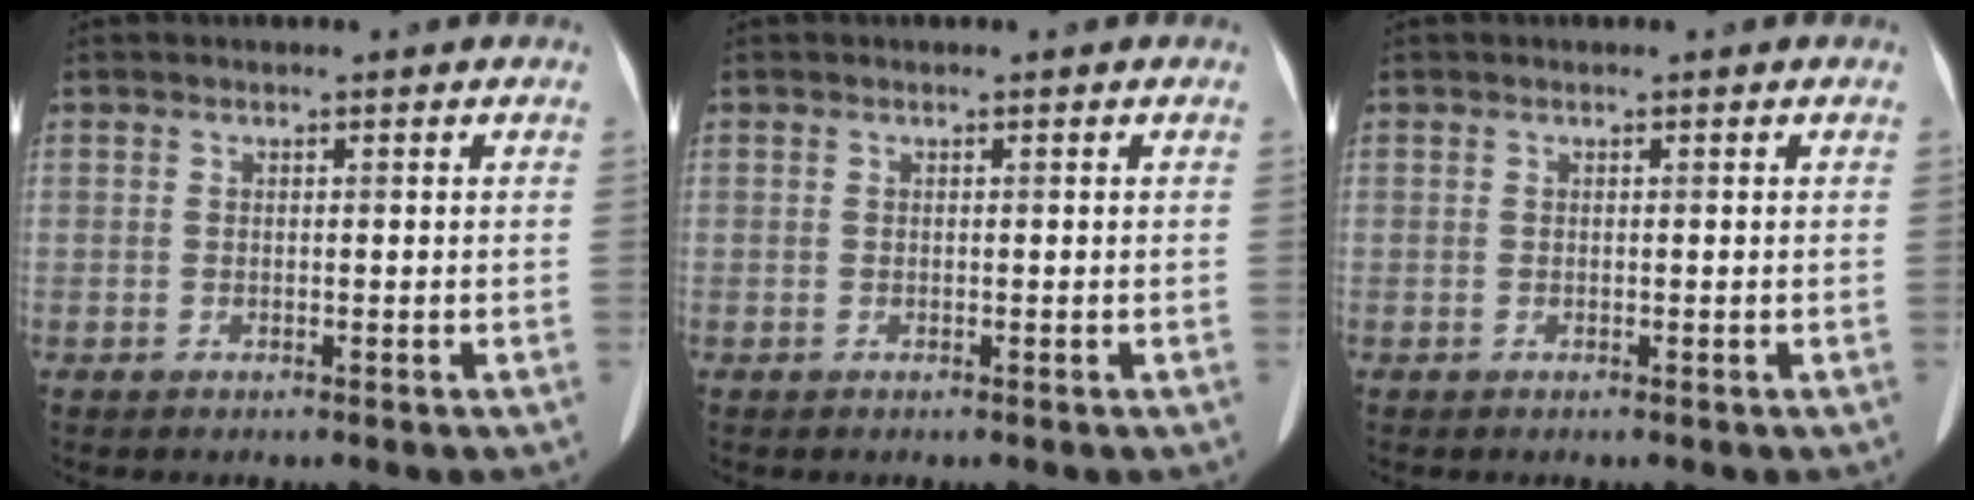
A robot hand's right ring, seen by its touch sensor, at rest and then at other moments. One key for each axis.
{"total": 0.0}
{"total": 0.0}